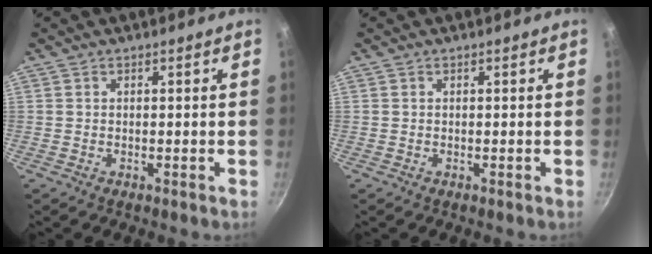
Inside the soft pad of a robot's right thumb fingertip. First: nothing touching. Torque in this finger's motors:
{"motor_torque": [0.35, 0.12, -0.05, 0.26, 0.02]}